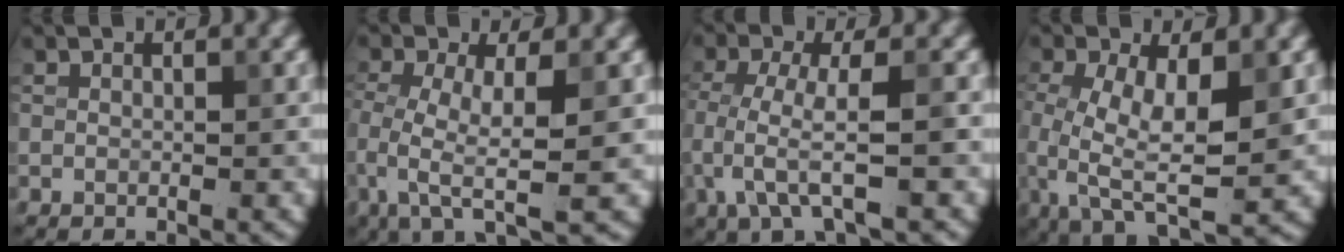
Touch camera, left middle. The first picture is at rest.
{"total": 5.6, "force": [-1.2, 1.7, 5.2], "torque": [-0.109, -0.010, -0.026]}
{"total": 4.7, "force": [-1.5, 1.1, 4.3], "torque": [-0.090, -0.004, -0.030]}
{"total": 7.9, "force": [-0.4, 3.4, 7.1], "torque": [-0.145, -0.006, -0.007]}